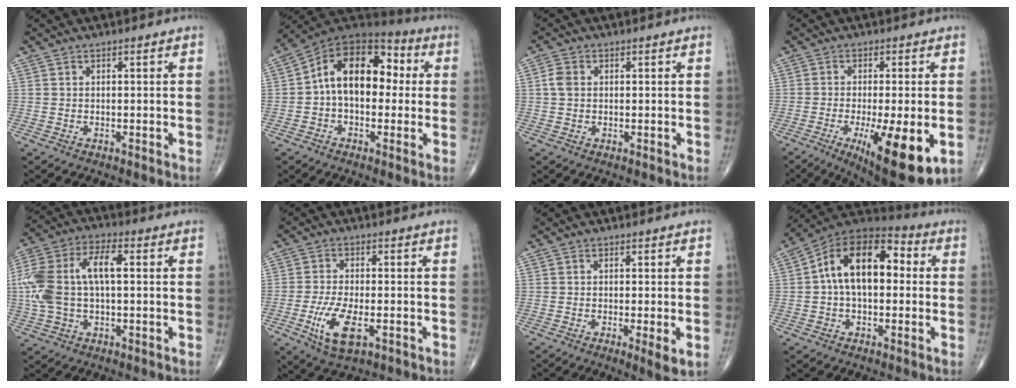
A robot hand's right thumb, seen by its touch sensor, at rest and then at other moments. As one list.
[{"total": 15.8, "force": [1.1, 10.1, 12.2], "torque": [-0.156, 0.044, 0.004]}, {"total": 2.5, "force": [0.3, 1.9, 1.6], "torque": [-0.034, 0.006, 0.003]}, {"total": 15.2, "force": [-4.5, 4.0, 13.9], "torque": [-0.195, -0.018, -0.056]}, {"total": 15.8, "force": [1.2, 8.0, 13.5], "torque": [-0.305, 0.035, 0.019]}, {"total": 8.7, "force": [-3.0, 3.6, 7.3], "torque": [-0.148, -0.002, -0.050]}, {"total": 3.8, "force": [-0.9, 0.6, 3.7], "torque": [-0.063, -0.013, -0.018]}, {"total": 15.7, "force": [1.5, 9.2, 12.6], "torque": [-0.188, 0.042, 0.011]}]